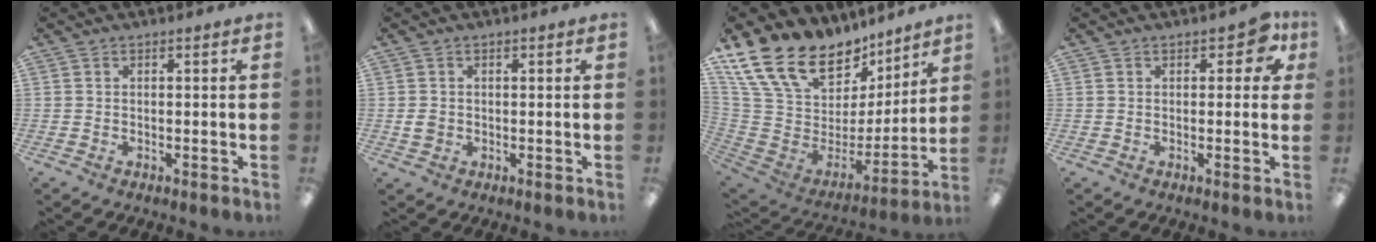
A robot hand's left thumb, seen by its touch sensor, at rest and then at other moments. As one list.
[{"total": 2.4, "force": [0.0, 2.1, 1.1], "torque": [-0.013, 0.003, -0.004]}, {"total": 21.1, "force": [16.0, 11.0, 8.2], "torque": [-0.160, -0.117, 0.310]}, {"total": 5.4, "force": [2.3, 2.9, 3.9], "torque": [-0.046, 0.001, 0.036]}]